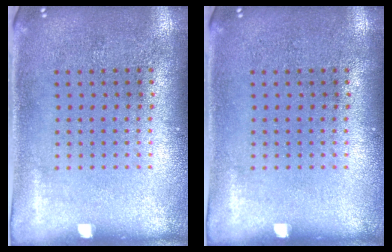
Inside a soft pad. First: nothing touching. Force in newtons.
{"total": 0.0}